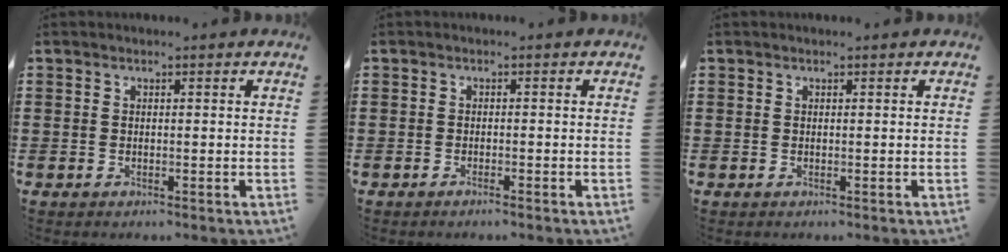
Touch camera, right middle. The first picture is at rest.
{"total": 0.7, "force": [-0.6, 0.0, 0.4], "torque": [-0.008, -0.003, -0.012]}
{"total": 0.0}